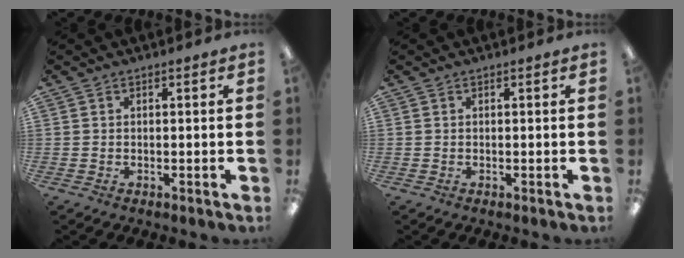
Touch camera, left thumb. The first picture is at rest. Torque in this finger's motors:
{"motor_torque": [0.01, -0.01, 0.02, -0.02, 0.00]}